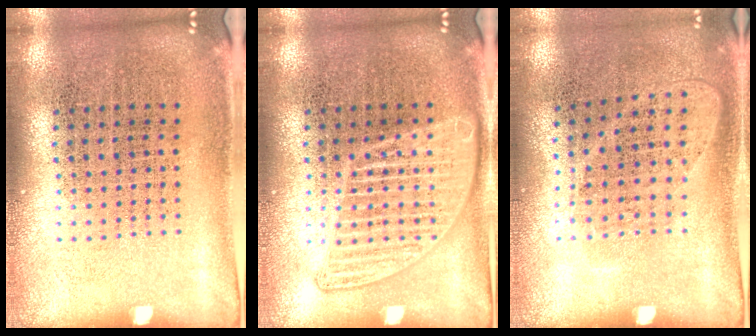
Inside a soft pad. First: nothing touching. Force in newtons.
{"total": 2.5, "press": 2.5, "slide": 0.2}
{"total": 1.0, "press": 0.9, "slide": 0.5}